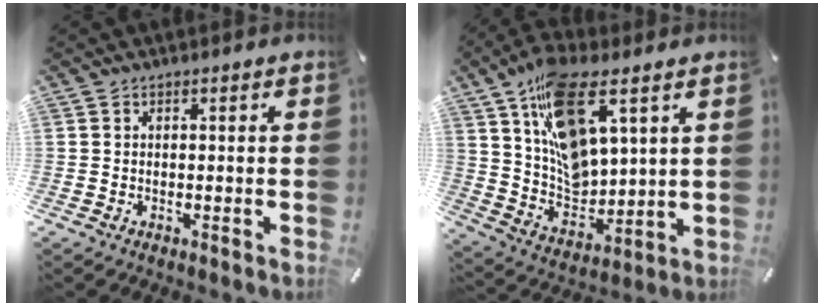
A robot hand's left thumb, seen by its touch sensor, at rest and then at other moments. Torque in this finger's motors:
{"motor_torque": [3.24, 1.77, 1.47, -1.30, 0.30]}